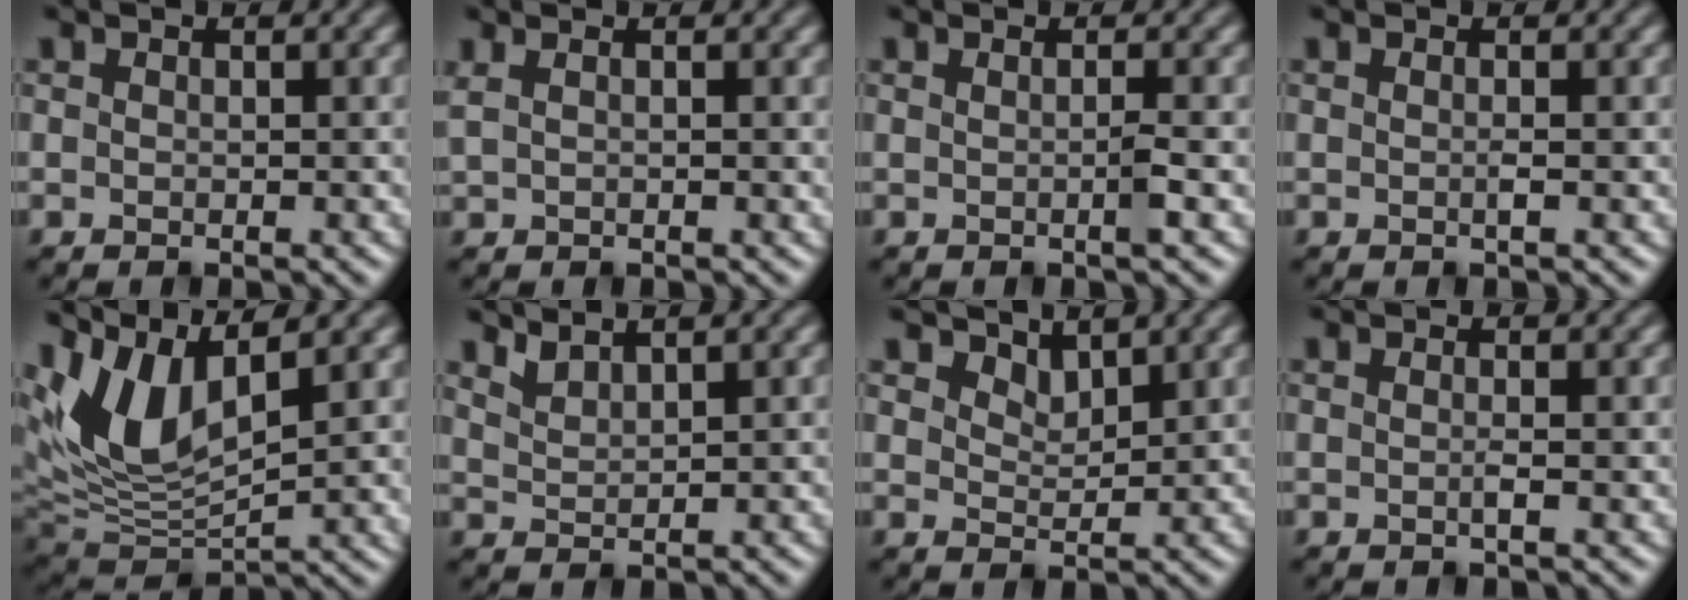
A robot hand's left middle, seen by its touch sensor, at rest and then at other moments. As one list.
[{"total": 1.6, "force": [1.1, 0.5, 1.1], "torque": [-0.014, 0.003, 0.023]}, {"total": 1.6, "force": [-0.1, 0.4, 1.6], "torque": [-0.020, 0.003, -0.008]}, {"total": 0.7, "force": [-0.1, 0.1, 0.7], "torque": [-0.010, 0.002, -0.004]}, {"total": 8.8, "force": [3.9, 4.0, 6.7], "torque": [-0.143, 0.008, 0.075]}, {"total": 1.9, "force": [1.8, 0.3, 0.6], "torque": [-0.012, 0.005, 0.040]}, {"total": 3.1, "force": [2.8, 0.9, 0.8], "torque": [-0.024, -0.015, 0.054]}, {"total": 0.9, "force": [-0.2, 0.2, 0.9], "torque": [-0.010, 0.003, -0.007]}]